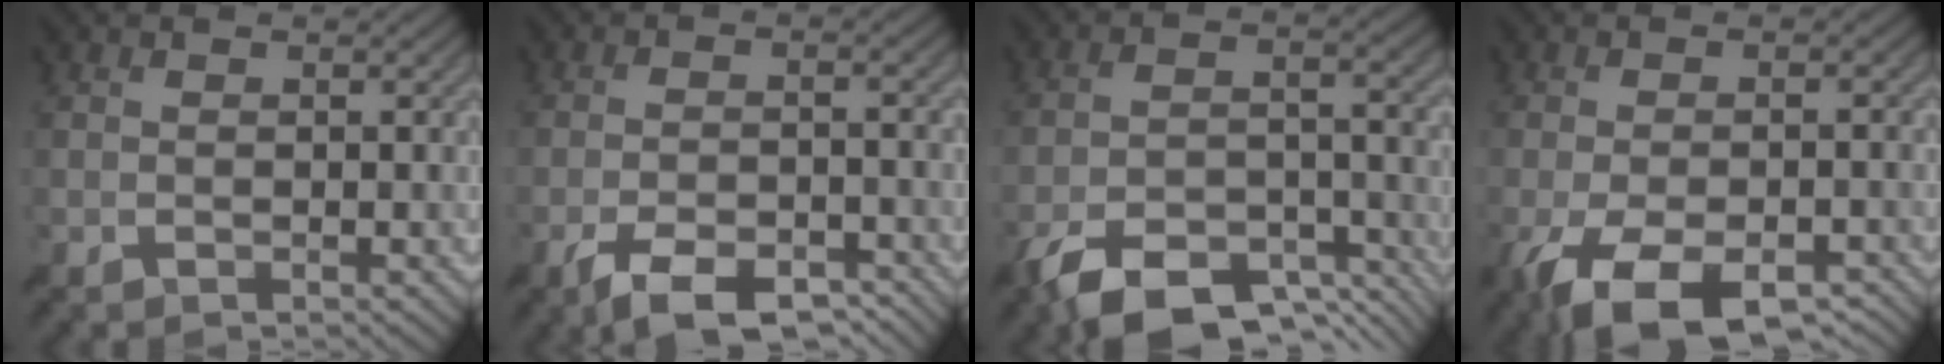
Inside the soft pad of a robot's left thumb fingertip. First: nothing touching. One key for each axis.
{"total": 8.6, "fx": -5.8, "fy": 2.7, "fz": 5.7, "tx": -0.100, "ty": 0.000, "tz": -0.098}
{"total": 11.7, "fx": -8.2, "fy": 4.4, "fz": 7.2, "tx": -0.130, "ty": -0.009, "tz": -0.150}
{"total": 11.1, "fx": -6.4, "fy": 4.3, "fz": 8.0, "tx": -0.156, "ty": -0.023, "tz": -0.100}